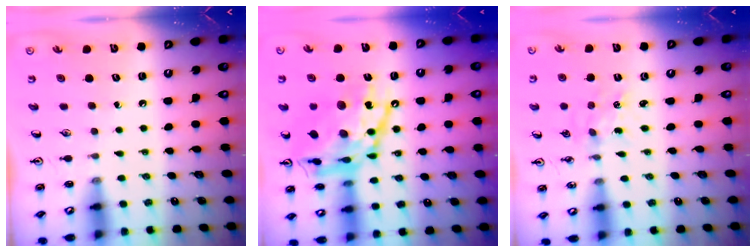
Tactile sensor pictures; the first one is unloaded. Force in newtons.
{"total": 22.7, "press": 22.6, "slide": 1.9}
{"total": 2.3, "press": 2.3, "slide": 0.3}